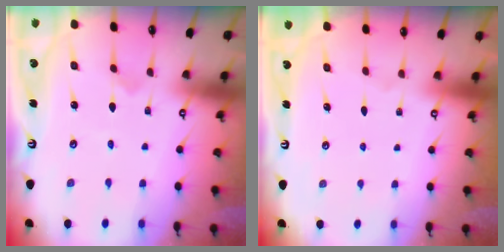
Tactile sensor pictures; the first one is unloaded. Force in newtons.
{"total": 0.0}